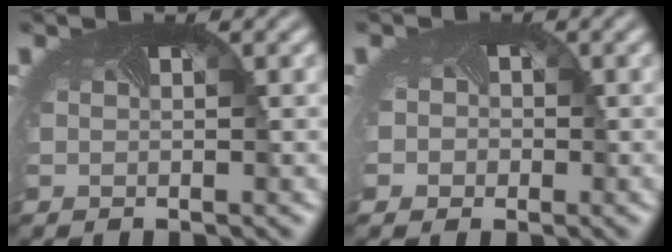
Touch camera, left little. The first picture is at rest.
{"total": 2.4, "force": [-0.3, 2.3, 0.8], "torque": [-0.007, -0.003, -0.015]}